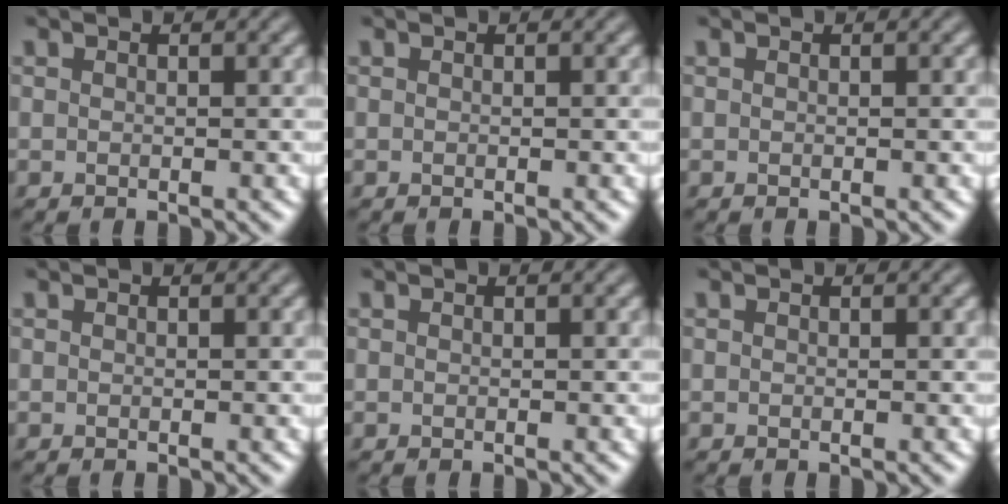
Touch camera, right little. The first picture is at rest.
{"total": 0.0}
{"total": 0.0}
{"total": 0.0}
{"total": 0.0}
{"total": 0.0}